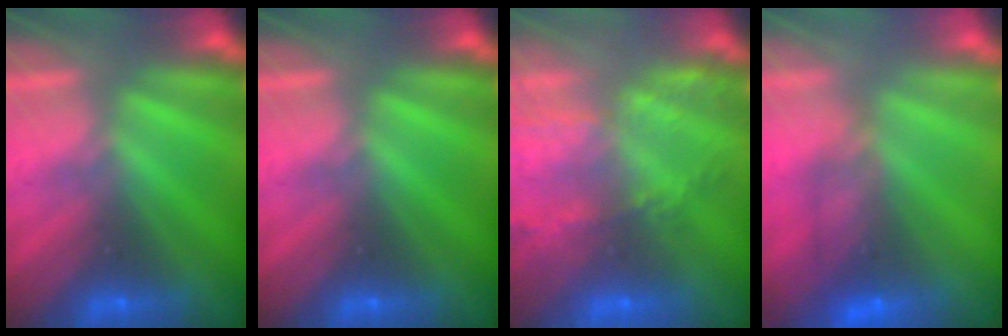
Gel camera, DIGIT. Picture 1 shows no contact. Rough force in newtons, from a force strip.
{"total": 0.0}
{"total": 7.6}
{"total": 5.7}